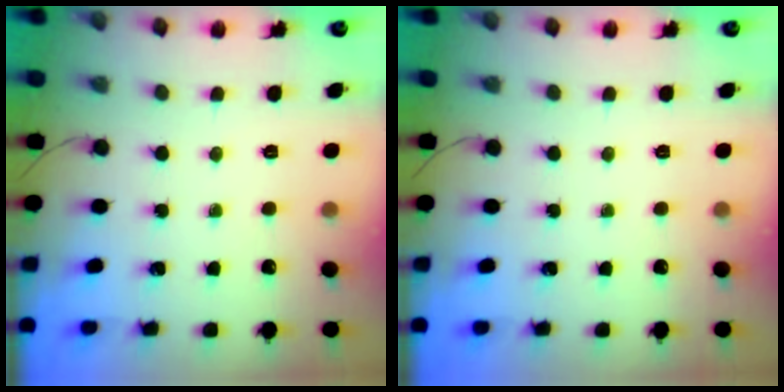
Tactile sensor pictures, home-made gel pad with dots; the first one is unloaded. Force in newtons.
{"total": 0.0}